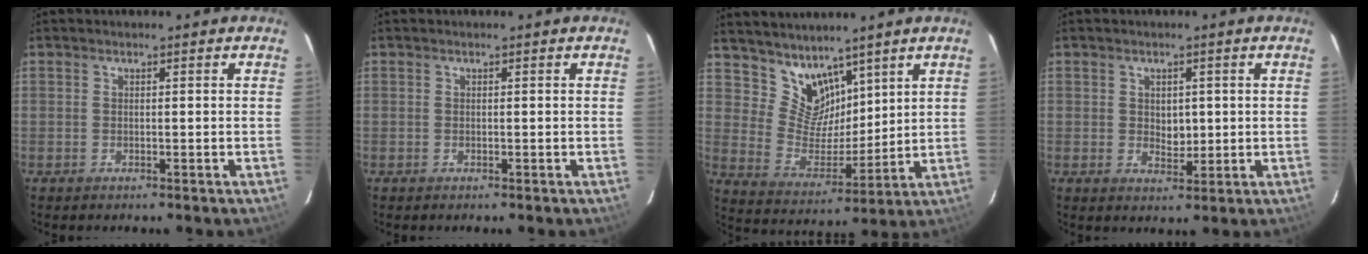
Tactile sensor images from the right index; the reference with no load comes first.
{"total": 0.0}
{"total": 9.7, "force": [7.5, 5.5, 2.6], "torque": [-0.041, -0.002, 0.155]}
{"total": 3.5, "force": [0.4, 2.8, 2.2], "torque": [-0.032, 0.000, 0.008]}